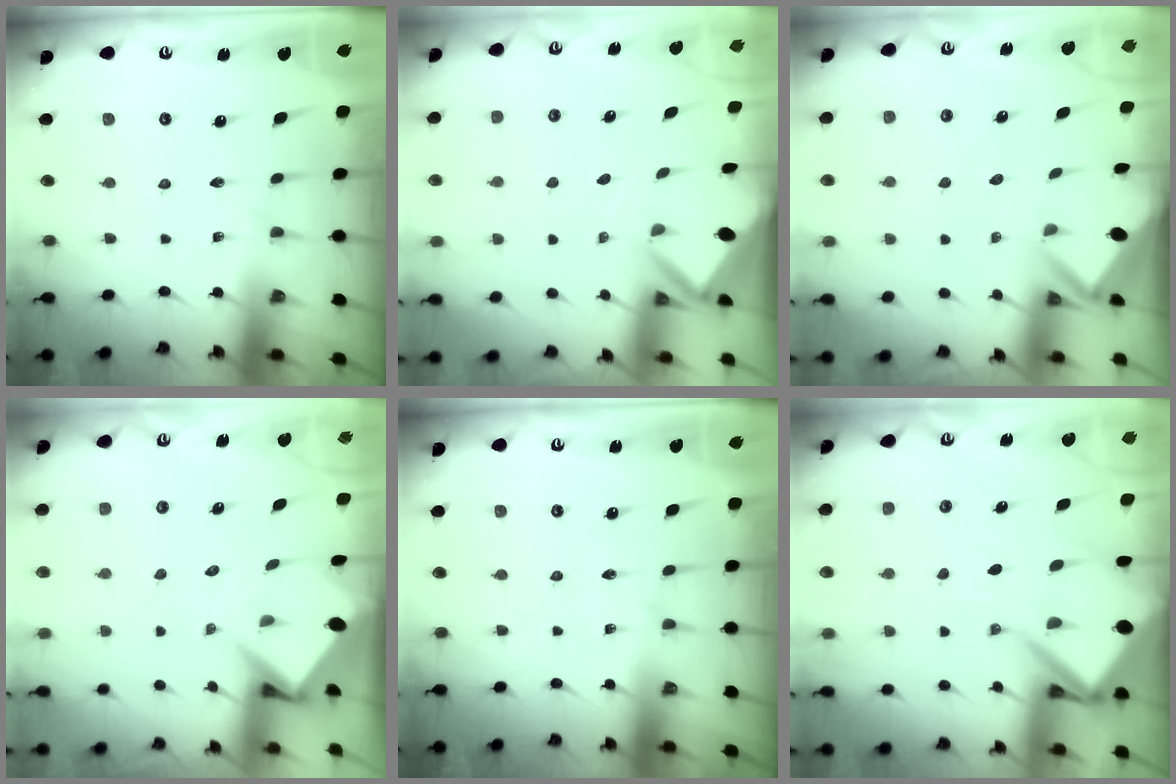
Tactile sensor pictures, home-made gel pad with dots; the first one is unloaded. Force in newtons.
{"total": 3.0, "press": 3.0, "slide": 0.2}
{"total": 2.8, "press": 2.8, "slide": 0.2}
{"total": 5.8, "press": 5.7, "slide": 0.4}
{"total": 0.0}
{"total": 10.7, "press": 10.7, "slide": 1.0}